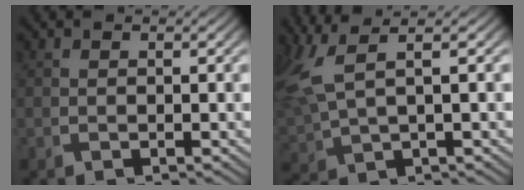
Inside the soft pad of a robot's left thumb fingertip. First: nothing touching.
{"total": 8.4, "force": [3.5, 2.9, 7.1], "torque": [-0.191, 0.015, 0.076]}